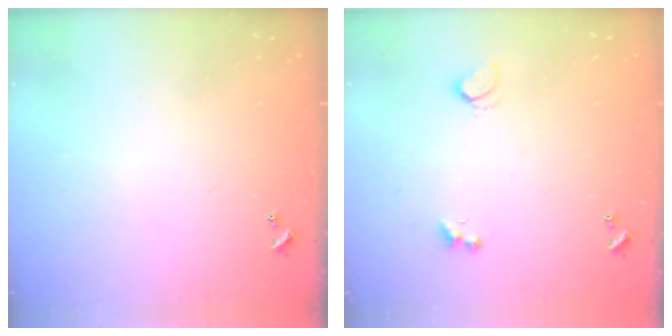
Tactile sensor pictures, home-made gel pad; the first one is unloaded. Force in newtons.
{"total": 1.8, "press": 1.8, "slide": 0.5}